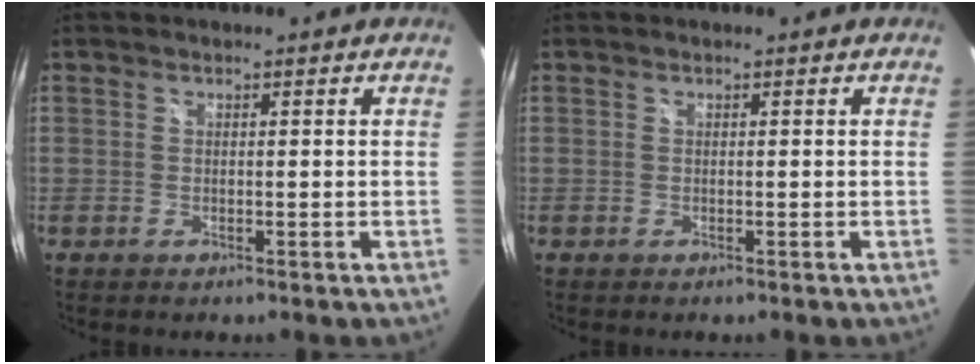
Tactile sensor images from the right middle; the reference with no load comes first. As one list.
[{"total": 0.0}]